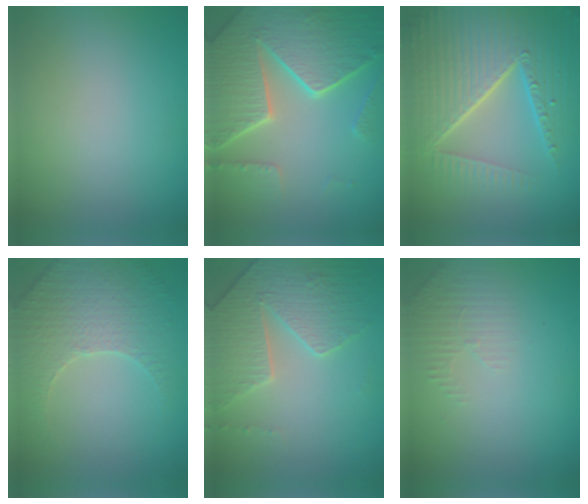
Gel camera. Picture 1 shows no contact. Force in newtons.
{"total": 8.2, "press": 5.9, "slide": 5.7}
{"total": 8.6, "press": 6.0, "slide": 6.2}
{"total": 3.7, "press": 3.5, "slide": 1.2}
{"total": 4.0, "press": 3.9, "slide": 1.2}
{"total": 1.9, "press": 1.8, "slide": 0.6}